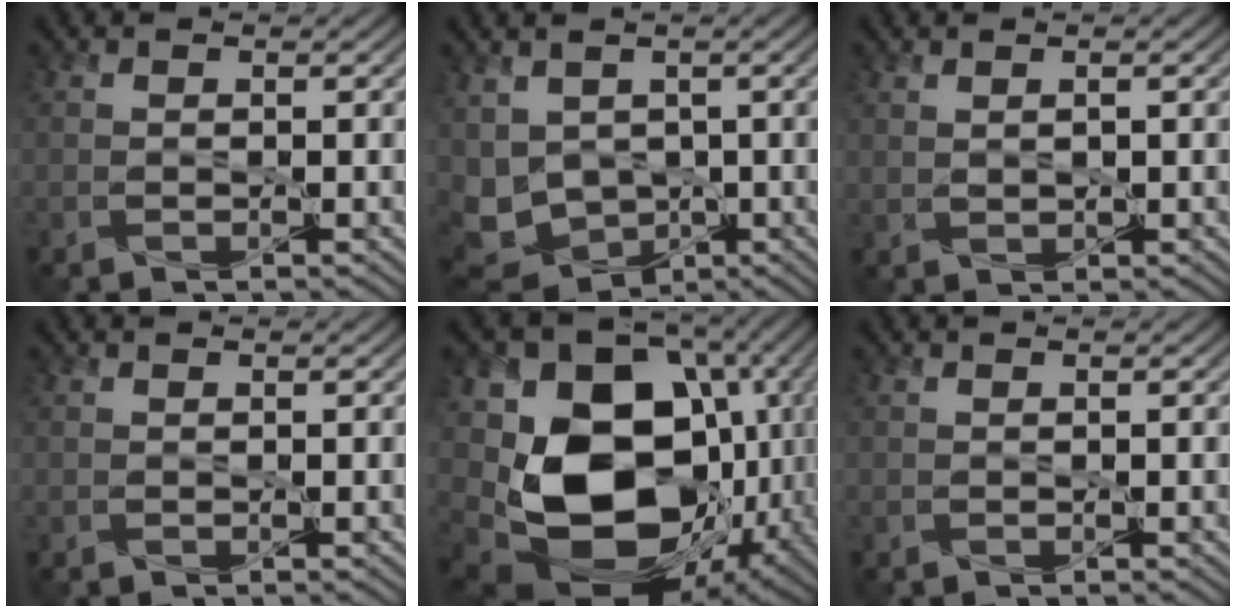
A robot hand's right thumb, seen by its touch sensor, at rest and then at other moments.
{"total": 8.1, "force": [0.4, 6.7, 4.7], "torque": [-0.132, -0.012, 0.019]}
{"total": 1.2, "force": [0.8, 0.5, 0.7], "torque": [-0.020, -0.001, 0.024]}
{"total": 0.0}
{"total": 19.6, "force": [-1.9, 14.6, 13.0], "torque": [-0.278, -0.041, 0.000]}
{"total": 0.0}